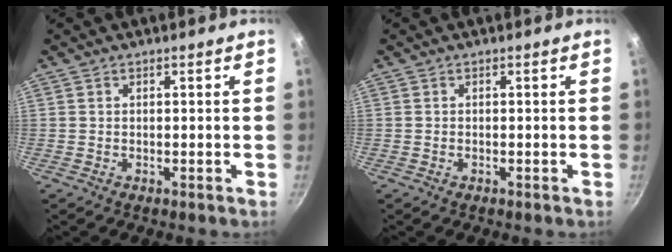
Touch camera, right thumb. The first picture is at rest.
{"total": 0.0}